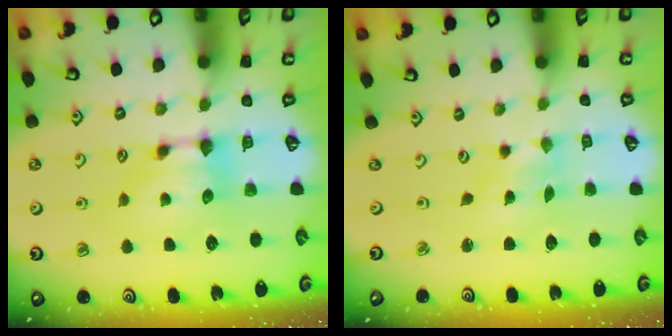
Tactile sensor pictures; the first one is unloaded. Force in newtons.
{"total": 4.0, "press": 4.0, "slide": 0.8}